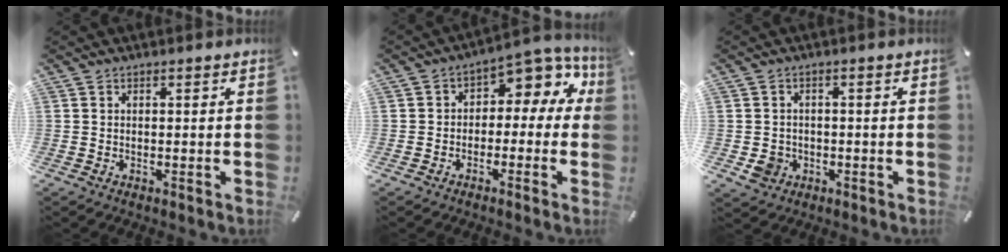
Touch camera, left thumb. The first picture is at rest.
{"total": 7.2, "force": [1.8, 4.8, 4.9], "torque": [-0.066, -0.017, 0.030]}
{"total": 4.3, "force": [-1.3, 3.9, 1.3], "torque": [-0.025, -0.001, -0.025]}